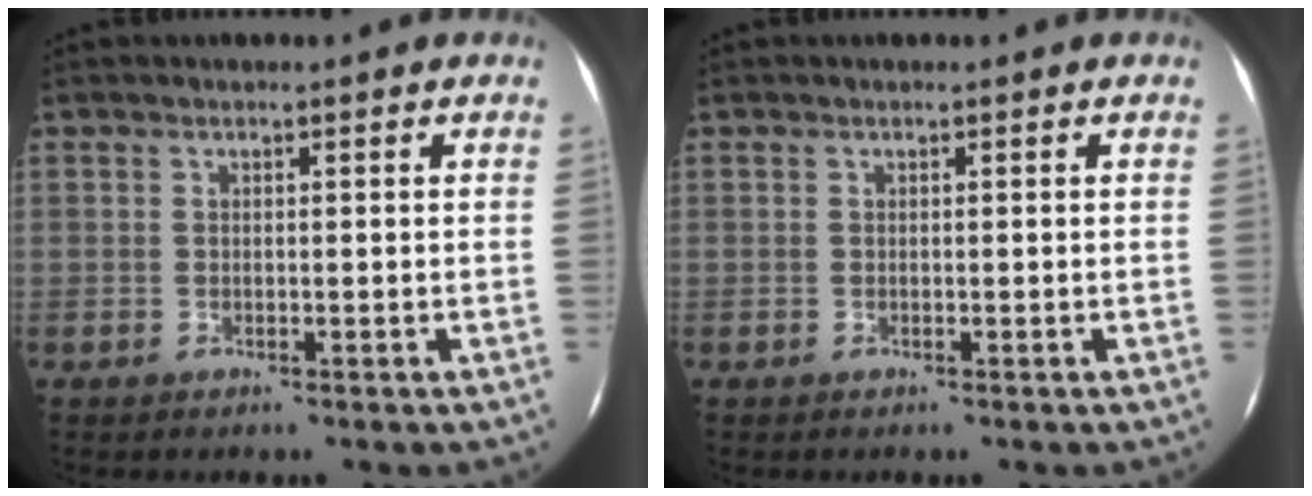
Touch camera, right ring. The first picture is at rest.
{"total": 0.0}